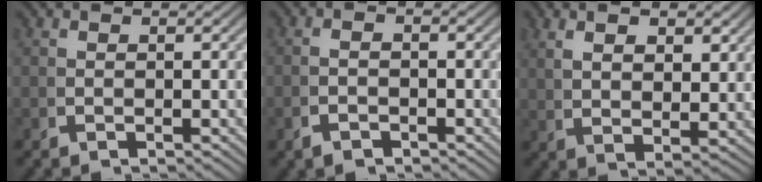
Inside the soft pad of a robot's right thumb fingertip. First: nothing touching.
{"total": 1.4, "force": [-1.2, 0.4, 0.6], "torque": [-0.011, 0.002, -0.021]}
{"total": 3.2, "force": [2.0, 0.9, 2.4], "torque": [-0.031, 0.001, 0.046]}